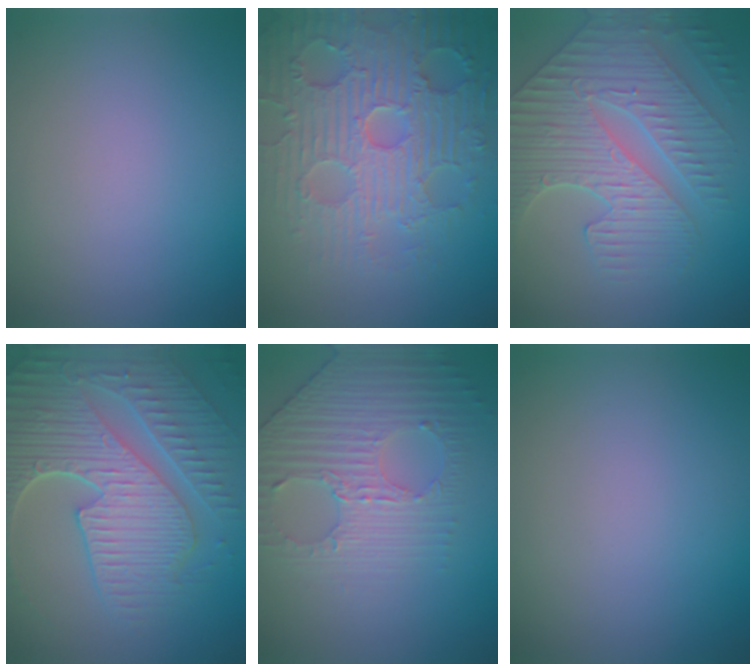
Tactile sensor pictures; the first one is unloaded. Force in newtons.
{"total": 7.0, "press": 5.9, "slide": 3.7}
{"total": 5.6, "press": 5.2, "slide": 2.2}
{"total": 8.9, "press": 6.4, "slide": 6.2}
{"total": 3.8, "press": 3.6, "slide": 1.3}
{"total": 0.0}